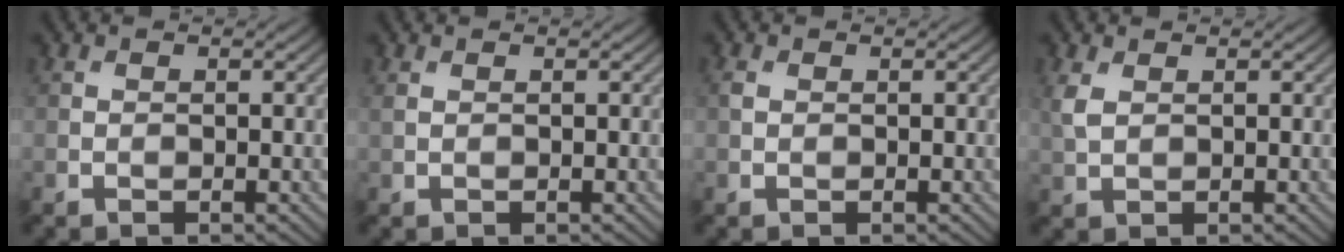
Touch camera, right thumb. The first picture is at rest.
{"total": 0.7, "force": [0.4, 0.4, 0.5], "torque": [-0.020, 0.002, 0.009]}
{"total": 0.8, "force": [0.2, 0.6, 0.4], "torque": [-0.012, 0.002, 0.002]}
{"total": 2.3, "force": [0.9, 1.4, 1.7], "torque": [-0.051, 0.002, 0.020]}